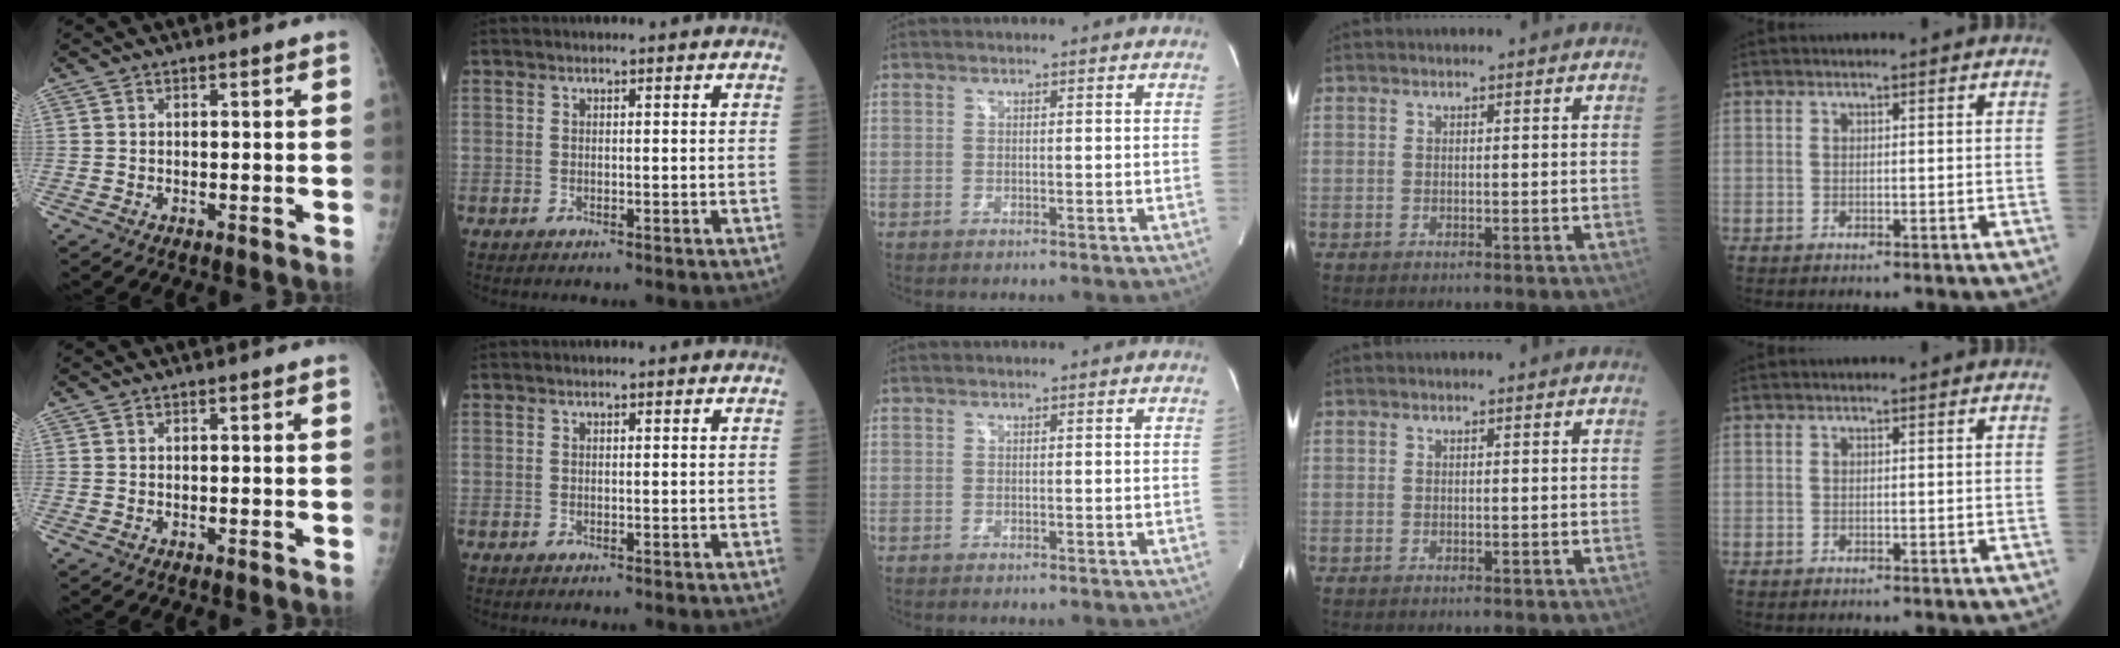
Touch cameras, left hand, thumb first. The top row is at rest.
{}